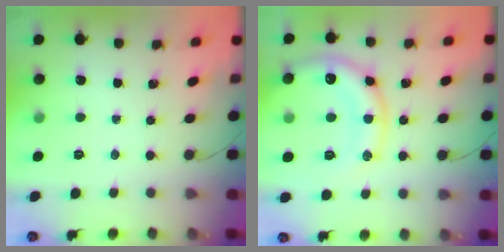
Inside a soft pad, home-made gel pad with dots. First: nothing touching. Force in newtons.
{"total": 17.0, "press": 16.9, "slide": 1.5}